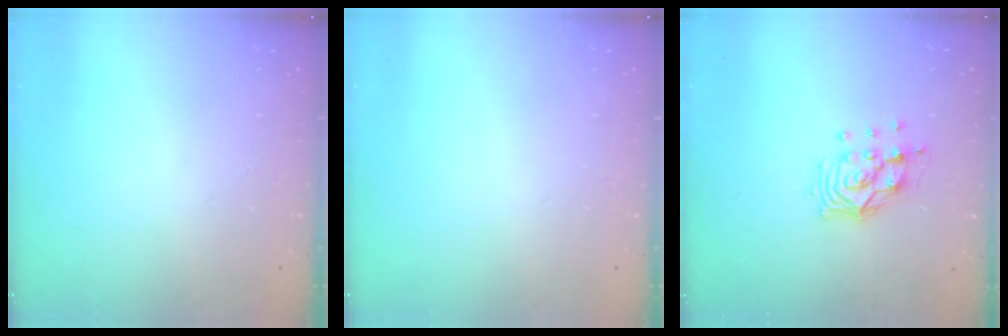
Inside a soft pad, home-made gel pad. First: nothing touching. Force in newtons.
{"total": 0.0}
{"total": 10.1, "press": 10.0, "slide": 1.1}